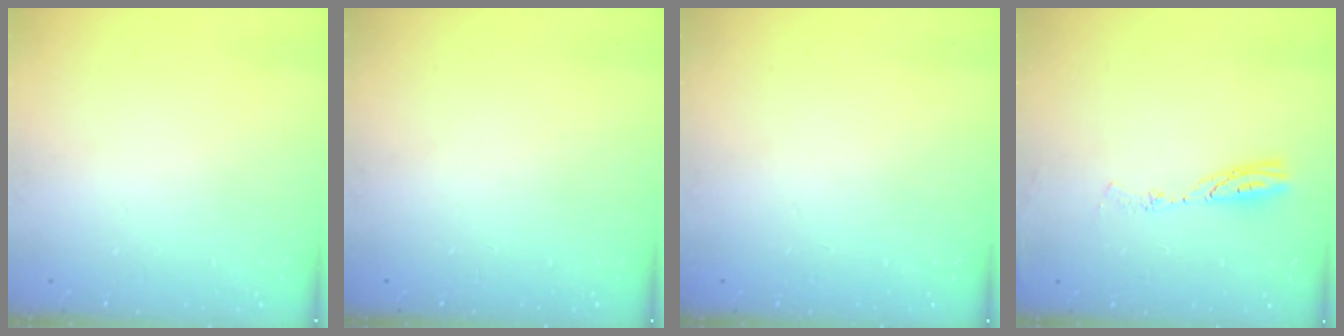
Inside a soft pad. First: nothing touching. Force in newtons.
{"total": 15.1, "press": 2.1, "slide": 14.9}
{"total": 0.0}
{"total": 5.9, "press": 5.8, "slide": 0.7}